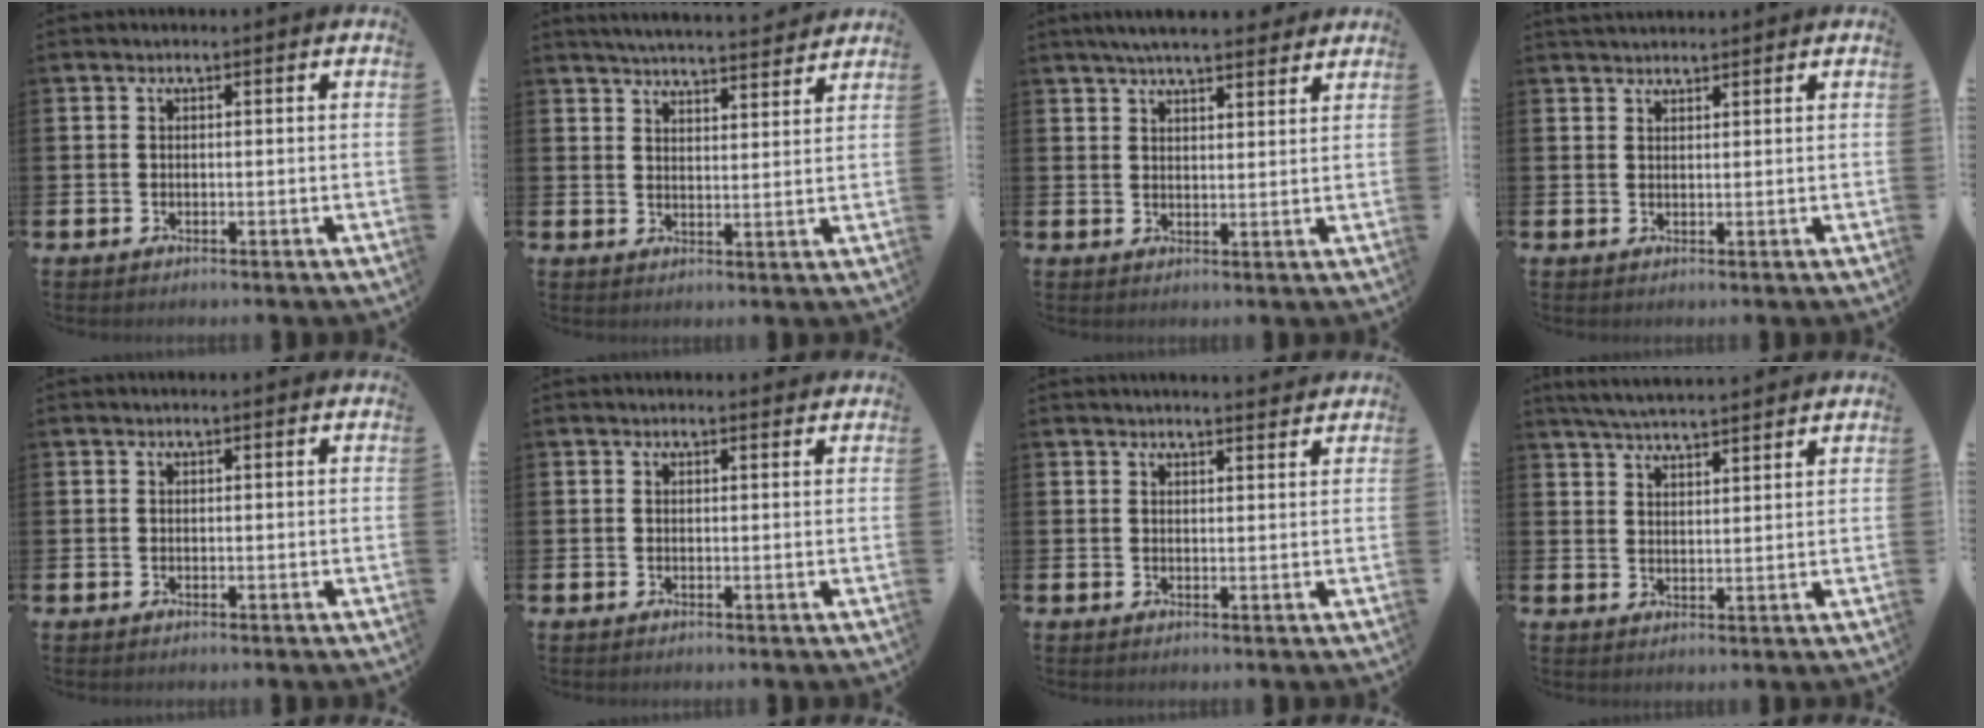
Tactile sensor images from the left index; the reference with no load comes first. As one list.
[{"total": 5.2, "force": [5.2, 0.2, 0.6], "torque": [-0.019, -0.035, 0.090]}, {"total": 5.2, "force": [5.0, 0.6, 1.5], "torque": [-0.028, -0.019, 0.087]}, {"total": 1.9, "force": [1.9, 0.4, 0.2], "torque": [0.003, -0.007, 0.033]}, {"total": 0.0}, {"total": 0.7, "force": [0.7, 0.2, 0.1], "torque": [0.010, -0.003, 0.009]}, {"total": 2.3, "force": [2.3, 0.0, -0.1], "torque": [0.010, -0.016, 0.039]}, {"total": 4.8, "force": [4.8, -0.1, 0.7], "torque": [-0.032, -0.024, 0.088]}]